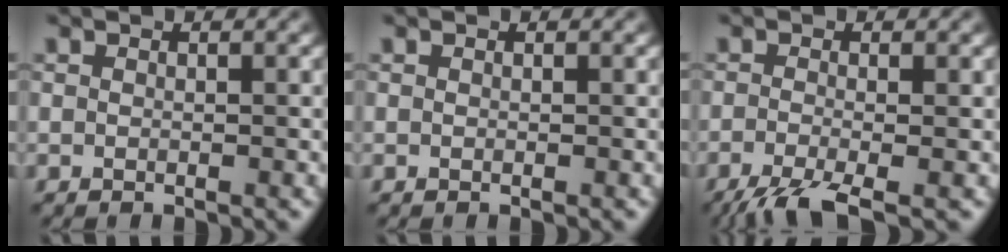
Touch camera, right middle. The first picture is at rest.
{"total": 0.0}
{"total": 4.4, "force": [-2.9, 1.0, 3.2], "torque": [-0.050, -0.007, -0.062]}